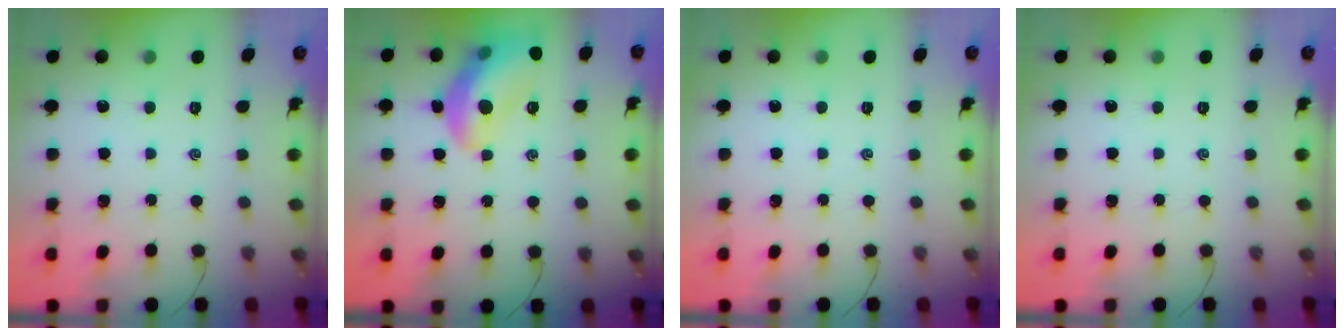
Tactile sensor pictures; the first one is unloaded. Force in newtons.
{"total": 15.2, "press": 15.0, "slide": 2.3}
{"total": 0.0}
{"total": 0.0}